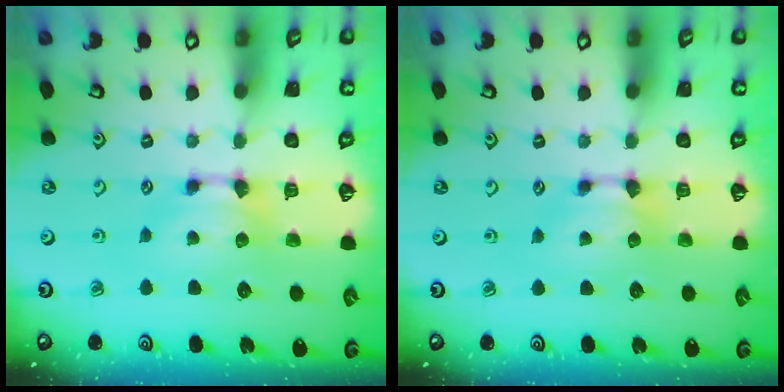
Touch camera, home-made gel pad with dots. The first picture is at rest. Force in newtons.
{"total": 0.6, "press": 0.1, "slide": 0.6}